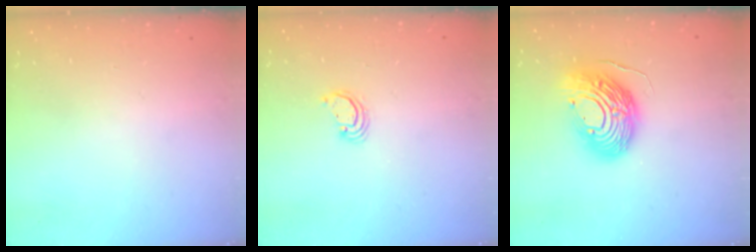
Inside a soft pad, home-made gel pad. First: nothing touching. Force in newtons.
{"total": 2.7, "press": 2.7, "slide": 0.1}
{"total": 16.0, "press": 15.8, "slide": 2.4}